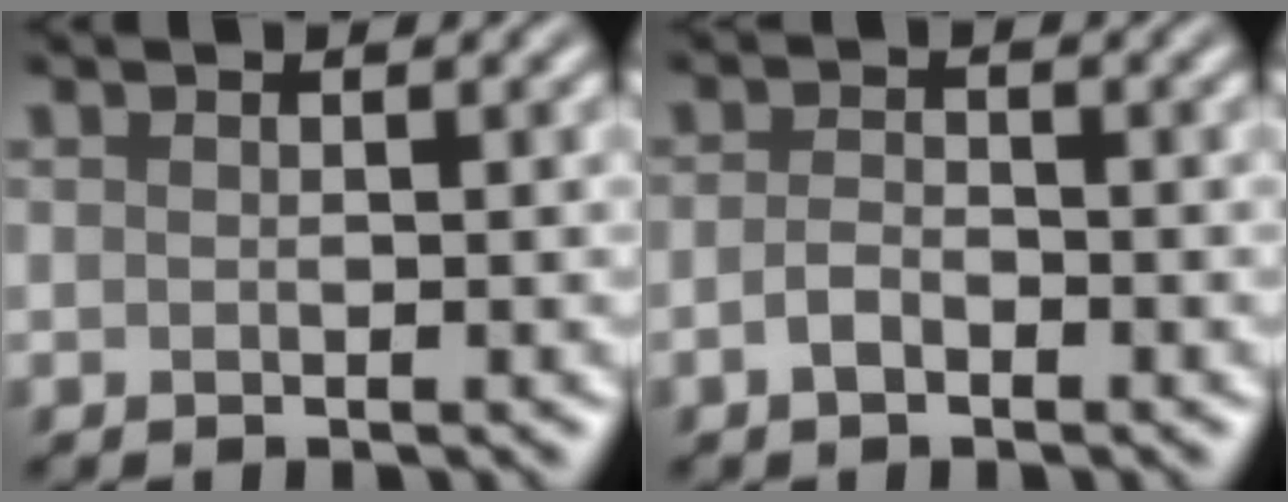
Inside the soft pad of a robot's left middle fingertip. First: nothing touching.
{"total": 1.5, "force": [-0.8, 0.7, 1.0], "torque": [-0.022, 0.002, -0.020]}